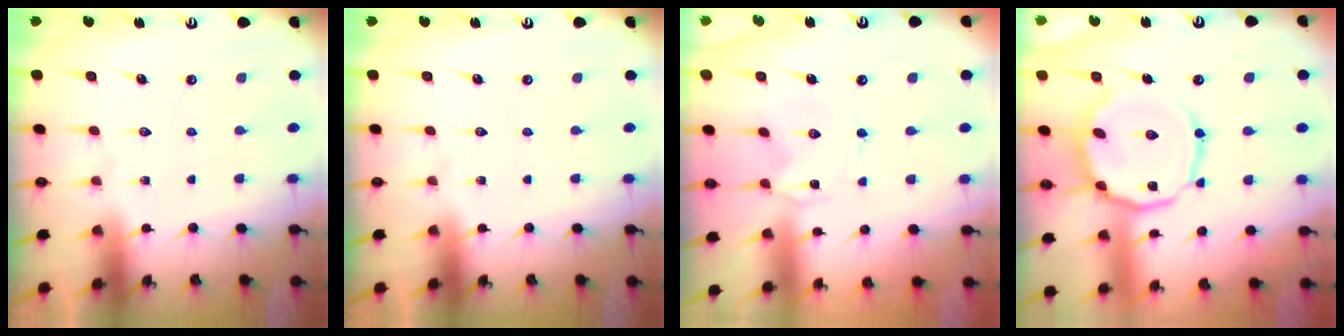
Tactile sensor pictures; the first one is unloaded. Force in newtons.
{"total": 0.0}
{"total": 0.0}
{"total": 13.8, "press": 13.8, "slide": 1.3}